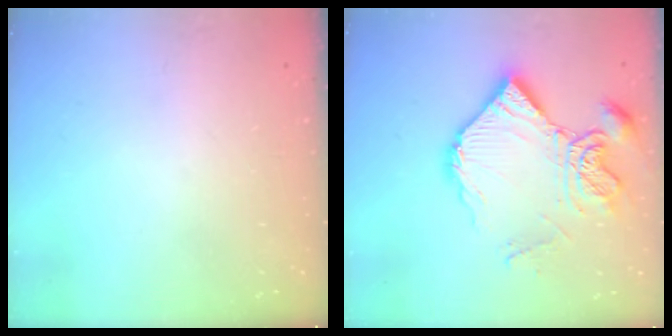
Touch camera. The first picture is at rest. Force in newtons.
{"total": 17.7, "press": 17.6, "slide": 1.6}